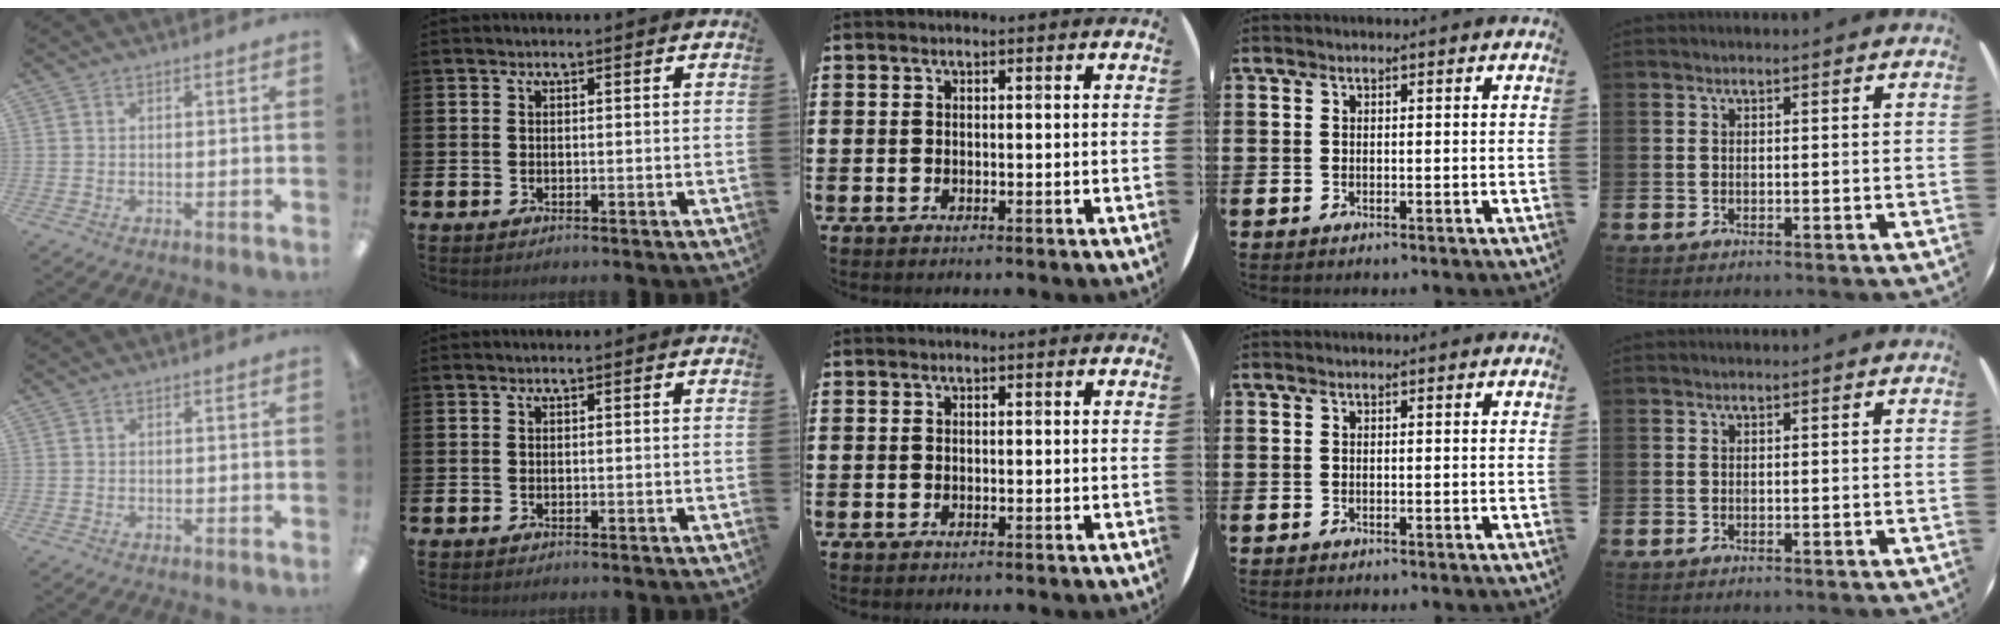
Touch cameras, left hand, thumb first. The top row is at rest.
{}